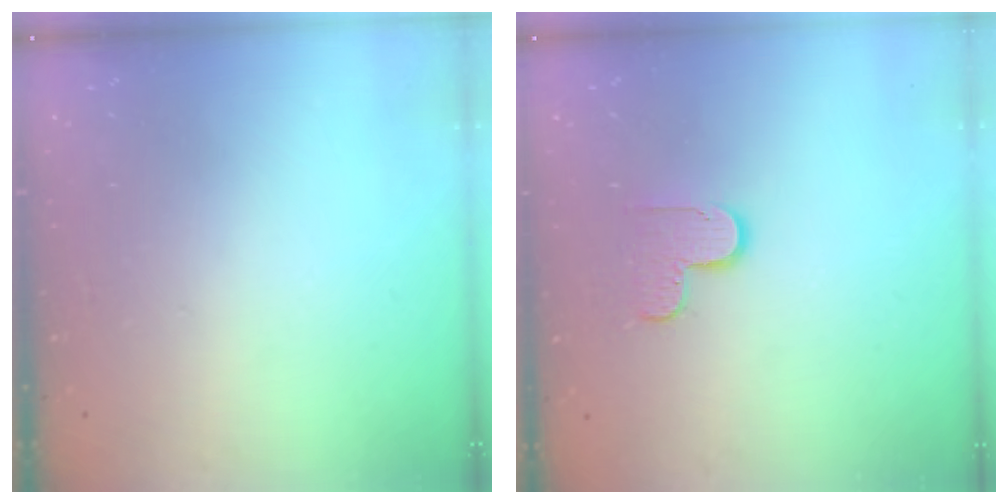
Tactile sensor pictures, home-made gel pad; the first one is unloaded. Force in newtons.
{"total": 6.1, "press": 6.1, "slide": 0.4}